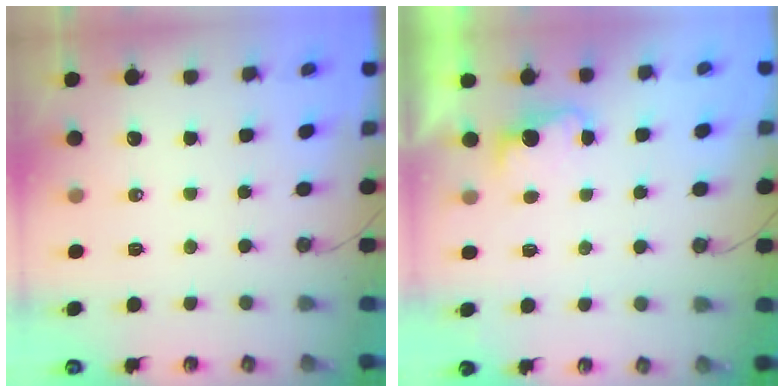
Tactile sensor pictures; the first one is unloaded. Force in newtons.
{"total": 2.8, "press": 2.7, "slide": 0.9}